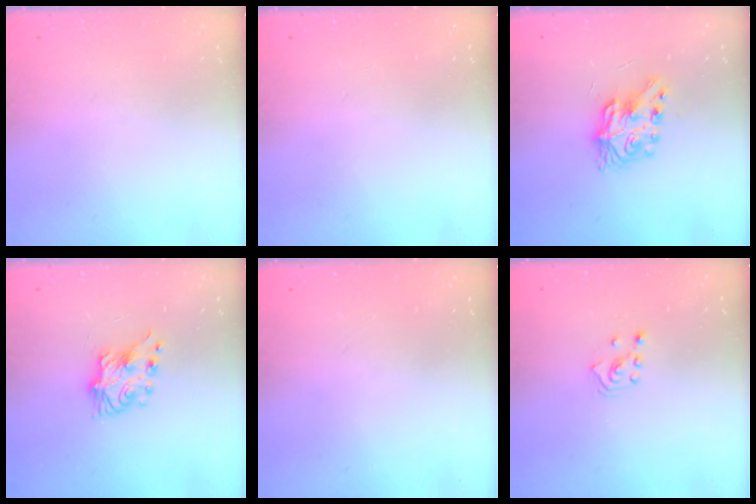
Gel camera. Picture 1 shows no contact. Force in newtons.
{"total": 0.0}
{"total": 7.8, "press": 7.8, "slide": 0.5}
{"total": 7.1, "press": 7.1, "slide": 0.5}
{"total": 0.0}
{"total": 2.8, "press": 2.7, "slide": 0.7}